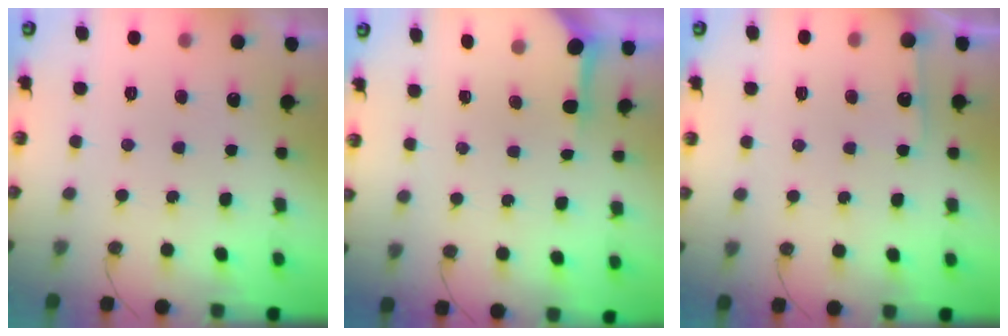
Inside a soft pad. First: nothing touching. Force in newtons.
{"total": 3.2, "press": 3.2, "slide": 0.4}
{"total": 4.6, "press": 4.5, "slide": 0.5}